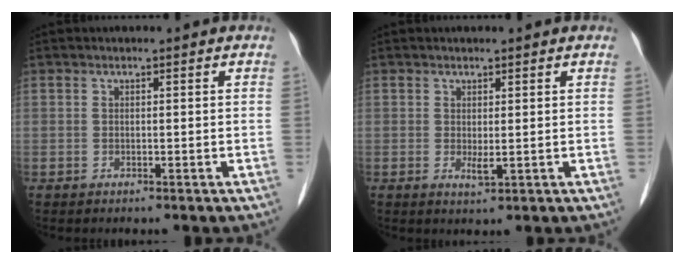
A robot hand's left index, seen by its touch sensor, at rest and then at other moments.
{"total": 1.8, "force": [0.5, 0.4, 1.7], "torque": [-0.032, -0.003, 0.010]}